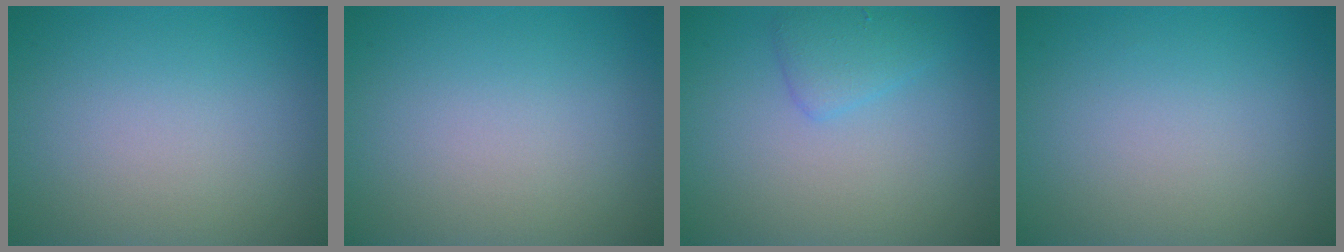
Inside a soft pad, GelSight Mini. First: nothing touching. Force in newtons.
{"total": 0.0}
{"total": 1.8, "press": 1.8, "slide": 0.2}
{"total": 0.0}